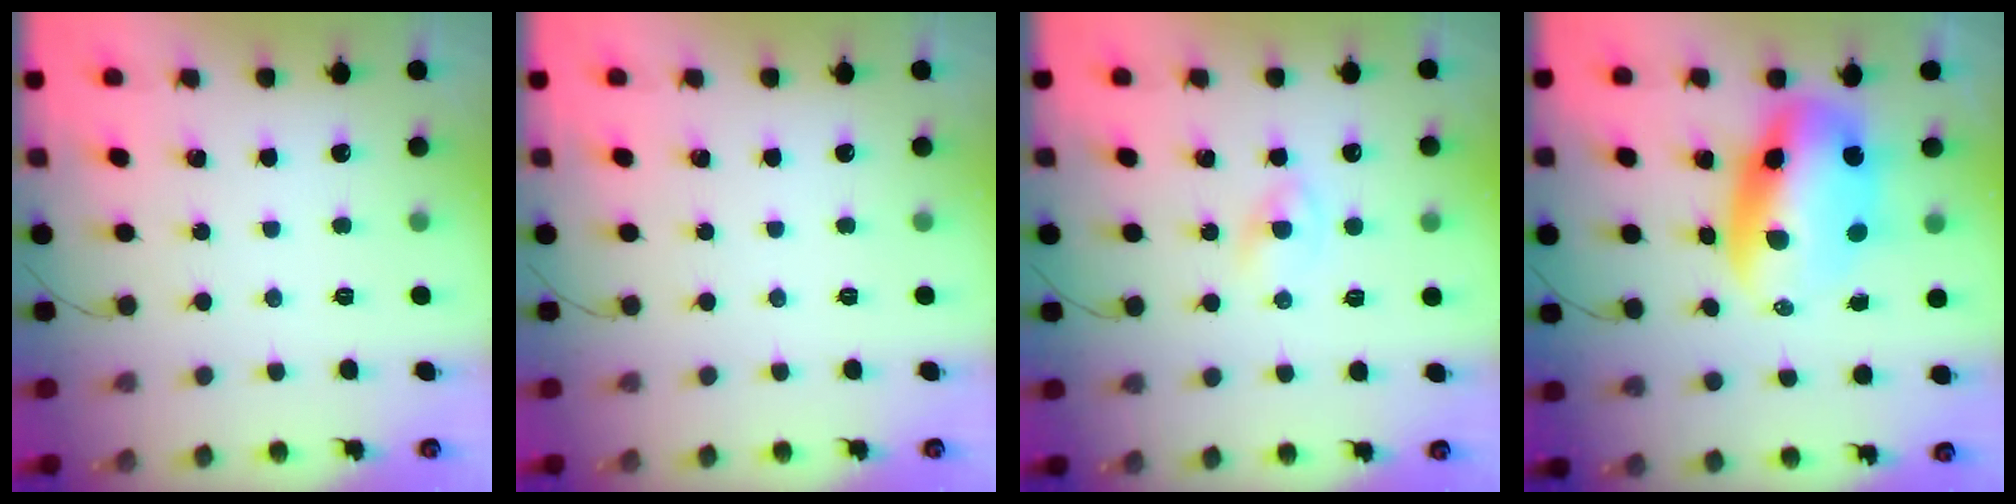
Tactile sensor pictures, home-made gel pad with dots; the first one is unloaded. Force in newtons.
{"total": 0.0}
{"total": 1.6, "press": 1.4, "slide": 0.9}
{"total": 12.4, "press": 12.0, "slide": 2.8}